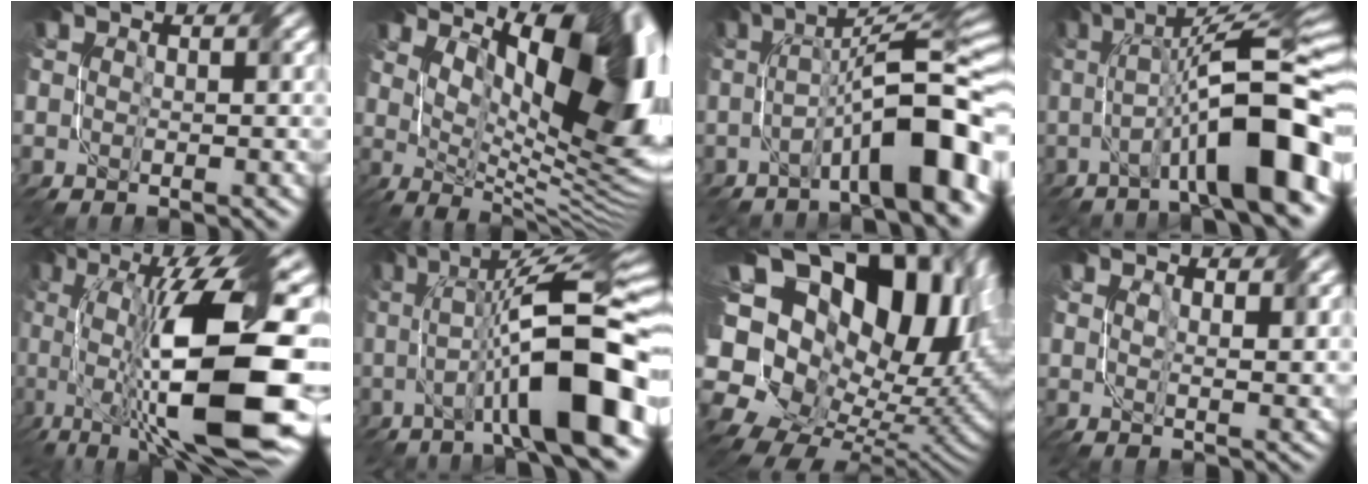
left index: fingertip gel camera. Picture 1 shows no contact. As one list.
[{"total": 16.2, "force": [5.7, 7.4, 13.3], "torque": [-0.169, 0.014, 0.103]}, {"total": 10.5, "force": [-3.2, 2.2, 9.8], "torque": [-0.133, 0.021, -0.050]}, {"total": 12.5, "force": [-2.6, 2.9, 11.8], "torque": [-0.173, 0.020, -0.040]}, {"total": 15.5, "force": [-1.6, 5.6, 14.3], "torque": [-0.247, 0.002, -0.026]}, {"total": 13.5, "force": [-2.0, 3.3, 12.9], "torque": [-0.192, 0.022, -0.035]}, {"total": 19.7, "force": [3.1, 14.2, 13.3], "torque": [-0.250, 0.000, 0.097]}, {"total": 3.2, "force": [2.1, 1.0, 2.2], "torque": [-0.036, 0.000, 0.032]}]